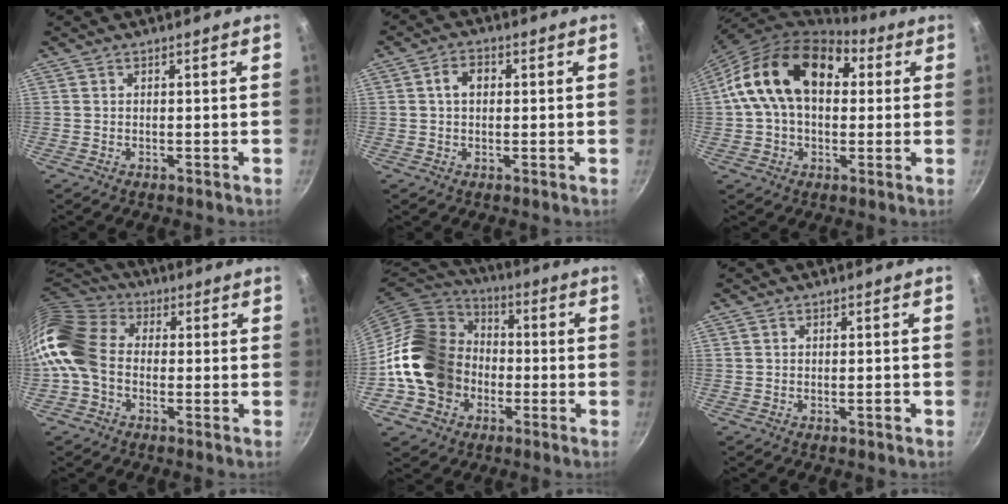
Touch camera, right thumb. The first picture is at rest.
{"total": 4.0, "force": [0.6, 2.8, 2.8], "torque": [-0.036, 0.011, 0.006]}
{"total": 19.4, "force": [4.0, 13.0, 13.8], "torque": [-0.206, 0.032, 0.052]}
{"total": 12.7, "force": [-1.7, 9.6, 8.2], "torque": [-0.145, 0.032, -0.054]}
{"total": 19.4, "force": [-3.1, 16.2, 10.0], "torque": [-0.167, 0.048, -0.053]}
{"total": 0.9, "force": [-0.5, 0.2, 0.7], "torque": [-0.011, 0.007, -0.009]}